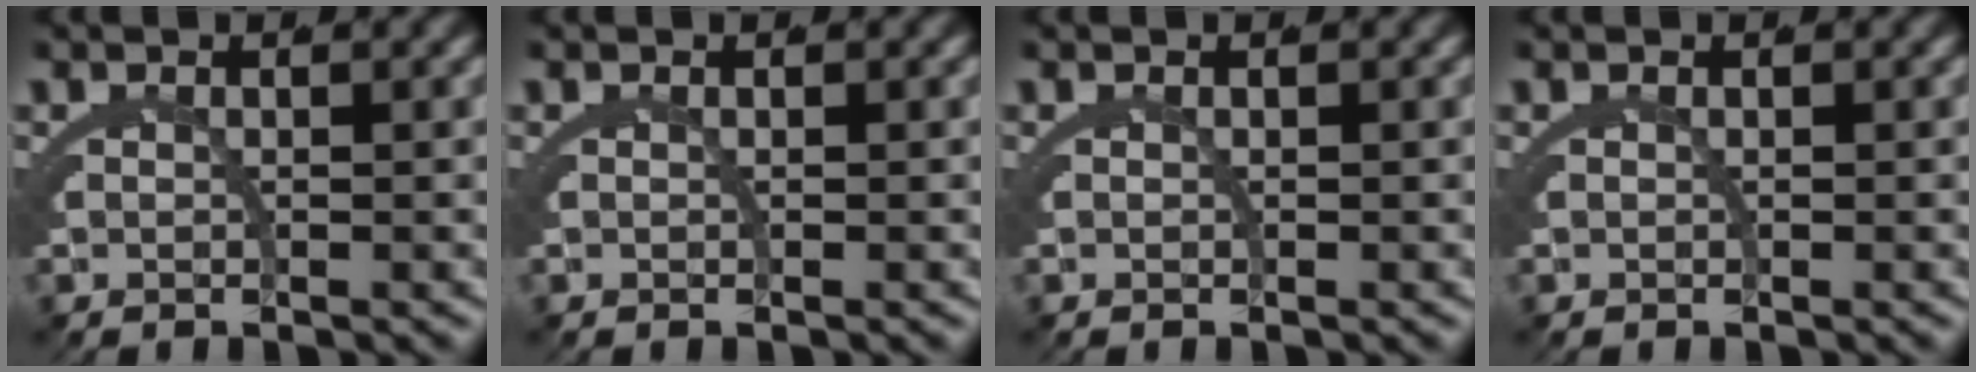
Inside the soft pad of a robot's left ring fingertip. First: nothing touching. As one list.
[{"total": 0.0}, {"total": 0.0}, {"total": 0.0}]